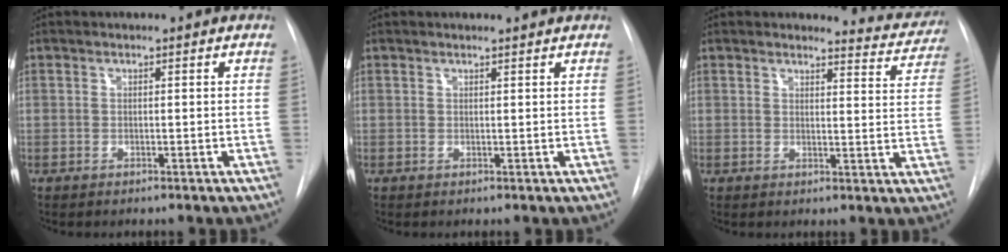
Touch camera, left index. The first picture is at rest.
{"total": 1.9, "force": [1.9, -0.1, 0.4], "torque": [-0.009, 0.005, 0.022]}
{"total": 6.6, "force": [6.5, 1.2, 0.0], "torque": [0.015, -0.038, 0.058]}